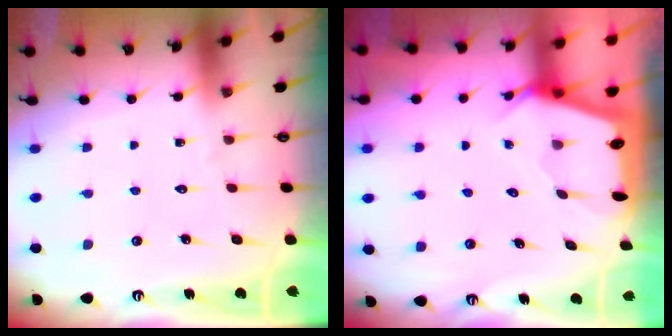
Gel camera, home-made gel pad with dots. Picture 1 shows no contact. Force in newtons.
{"total": 2.3, "press": 2.3, "slide": 0.3}